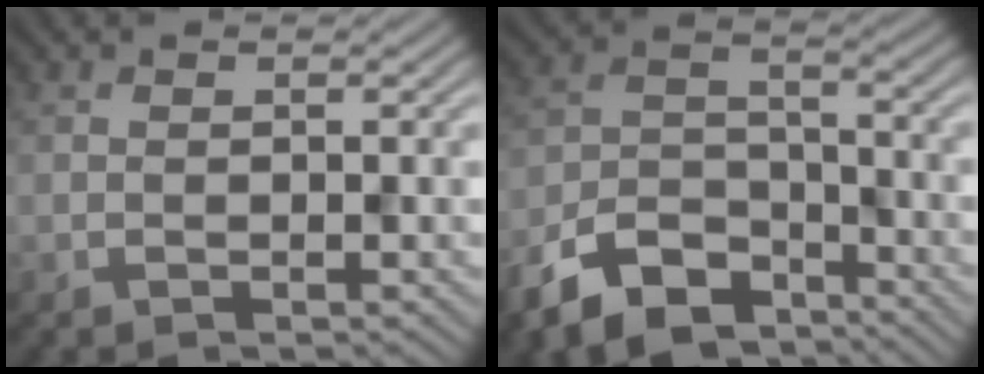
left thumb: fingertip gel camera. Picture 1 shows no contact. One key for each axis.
{"total": 9.9, "fx": -7.2, "fy": 4.7, "fz": 4.8, "tx": -0.103, "ty": -0.014, "tz": -0.145}